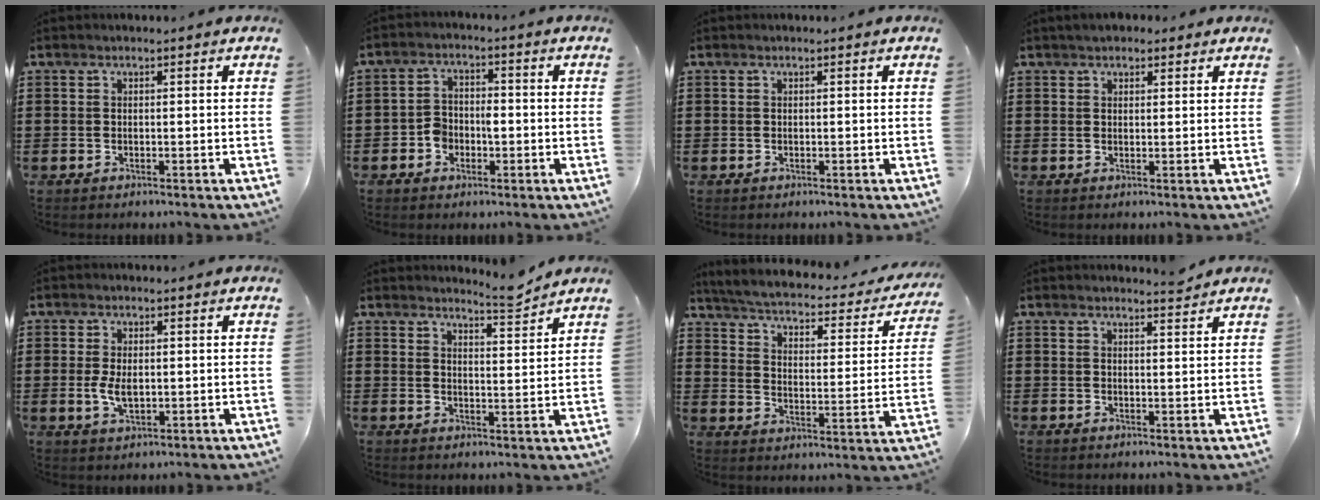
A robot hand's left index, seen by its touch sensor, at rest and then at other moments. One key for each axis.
{"total": 3.4, "fx": -1.6, "fy": 2.6, "fz": 1.6, "tx": -0.037, "ty": 0.007, "tz": -0.034}
{"total": 0.0}
{"total": 2.0, "fx": 1.7, "fy": 0.9, "fz": 0.6, "tx": -0.015, "ty": 0.008, "tz": 0.032}
{"total": 3.9, "fx": -0.2, "fy": 2.1, "fz": 3.3, "tx": -0.078, "ty": 0.001, "tz": -0.009}
{"total": 4.8, "fx": 4.6, "fy": 0.0, "fz": 1.5, "tx": -0.033, "ty": -0.020, "tz": 0.081}
{"total": 2.7, "fx": 2.4, "fy": 0.0, "fz": 1.3, "tx": -0.043, "ty": -0.027, "tz": 0.030}
{"total": 2.3, "fx": 2.2, "fy": 0.1, "fz": 0.5, "tx": -0.007, "ty": -0.004, "tz": 0.041}